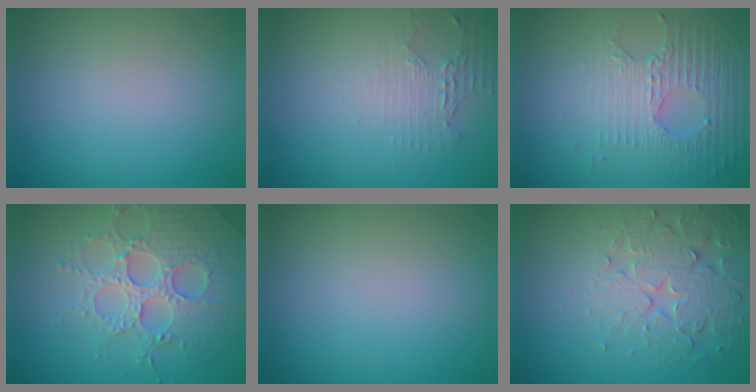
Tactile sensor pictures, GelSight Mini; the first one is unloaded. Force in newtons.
{"total": 2.3, "press": 1.7, "slide": 1.5}
{"total": 5.2, "press": 3.3, "slide": 4.1}
{"total": 5.1, "press": 5.0, "slide": 1.1}
{"total": 0.0}
{"total": 4.8, "press": 4.3, "slide": 2.1}